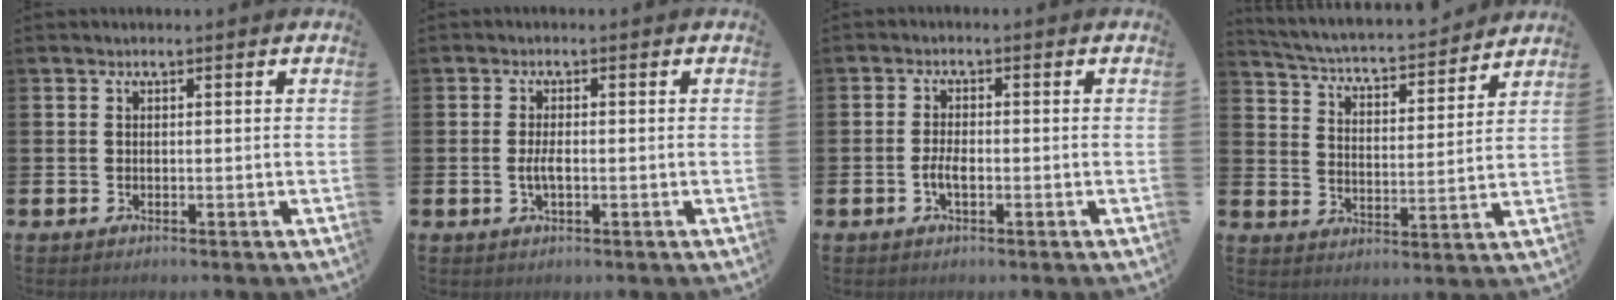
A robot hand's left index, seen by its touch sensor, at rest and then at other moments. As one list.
[{"total": 2.2, "force": [-0.4, 0.8, 2.0], "torque": [-0.036, -0.001, -0.008]}, {"total": 2.3, "force": [-0.7, 1.0, 1.9], "torque": [-0.035, 0.002, -0.015]}, {"total": 4.6, "force": [4.5, 0.6, 0.9], "torque": [-0.046, -0.043, 0.070]}]